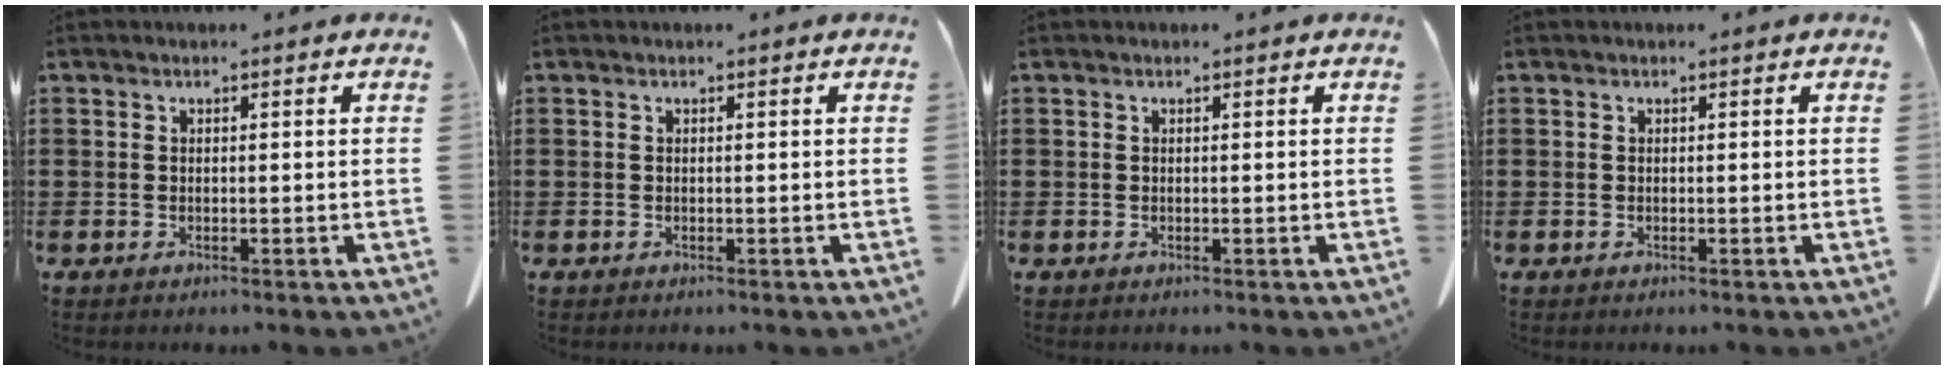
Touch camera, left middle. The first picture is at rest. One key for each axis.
{"total": 0.0}
{"total": 0.0}
{"total": 0.0}